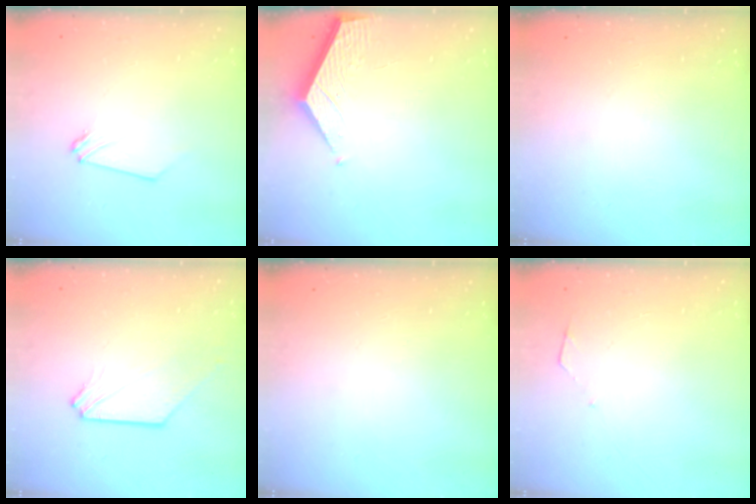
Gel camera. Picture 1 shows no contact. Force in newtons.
{"total": 1.9, "press": 1.9, "slide": 0.2}
{"total": 0.0}
{"total": 1.2, "press": 1.2, "slide": 0.2}
{"total": 0.0}
{"total": 2.7, "press": 2.6, "slide": 0.4}